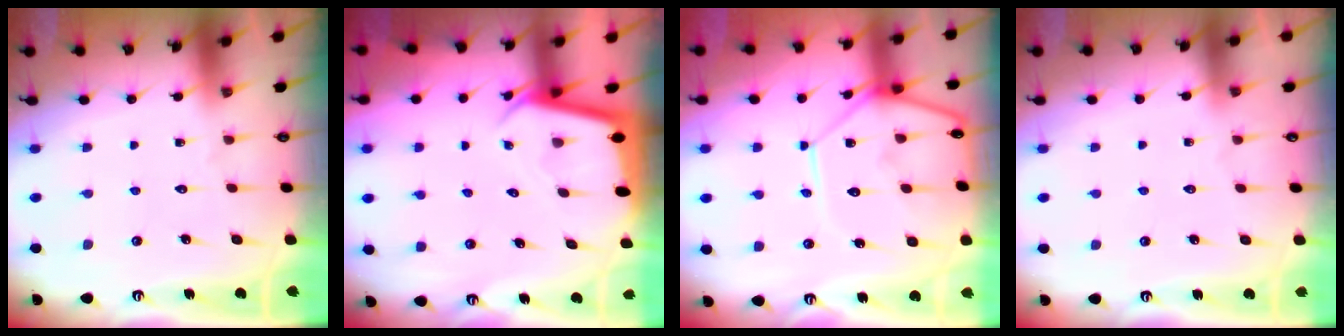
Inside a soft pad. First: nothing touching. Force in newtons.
{"total": 2.7, "press": 2.7, "slide": 0.1}
{"total": 12.5, "press": 12.5, "slide": 0.8}
{"total": 1.7, "press": 1.7, "slide": 0.4}